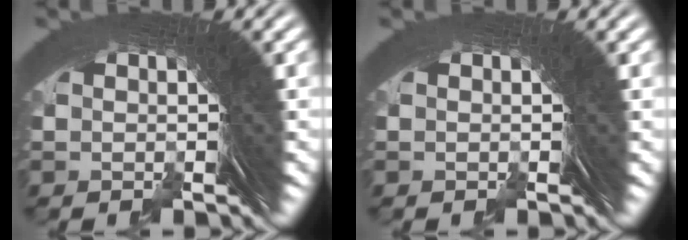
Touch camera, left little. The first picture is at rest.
{"total": 0.0}